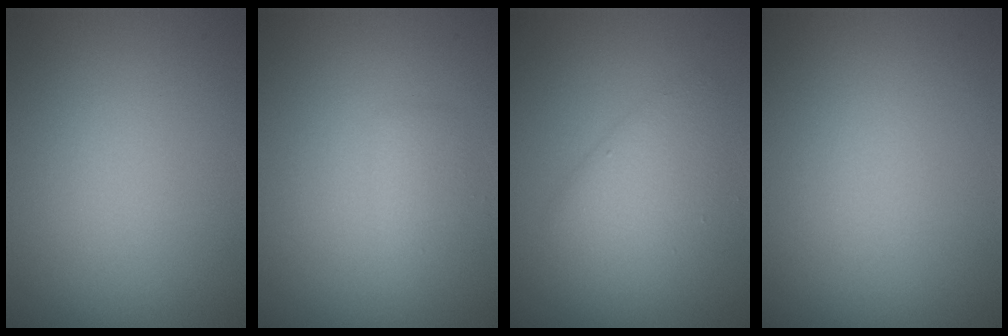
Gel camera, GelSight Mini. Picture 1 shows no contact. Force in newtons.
{"total": 1.2, "press": 1.2, "slide": 0.0}
{"total": 3.0, "press": 3.0, "slide": 0.3}
{"total": 0.0}